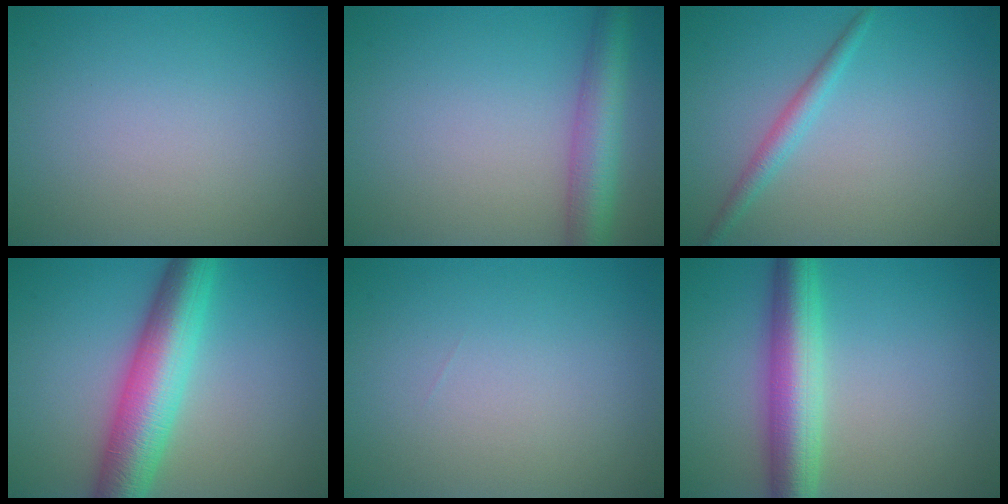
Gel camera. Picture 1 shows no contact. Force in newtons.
{"total": 4.9, "press": 4.9, "slide": 0.2}
{"total": 1.8, "press": 1.8, "slide": 0.0}
{"total": 8.1, "press": 8.1, "slide": 0.1}
{"total": 0.0}
{"total": 6.5, "press": 6.5, "slide": 0.0}